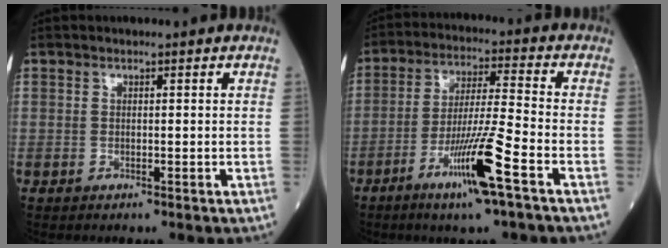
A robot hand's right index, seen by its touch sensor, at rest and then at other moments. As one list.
[{"total": 12.2, "force": [-6.2, -0.3, 10.5], "torque": [-0.201, -0.019, -0.114]}]